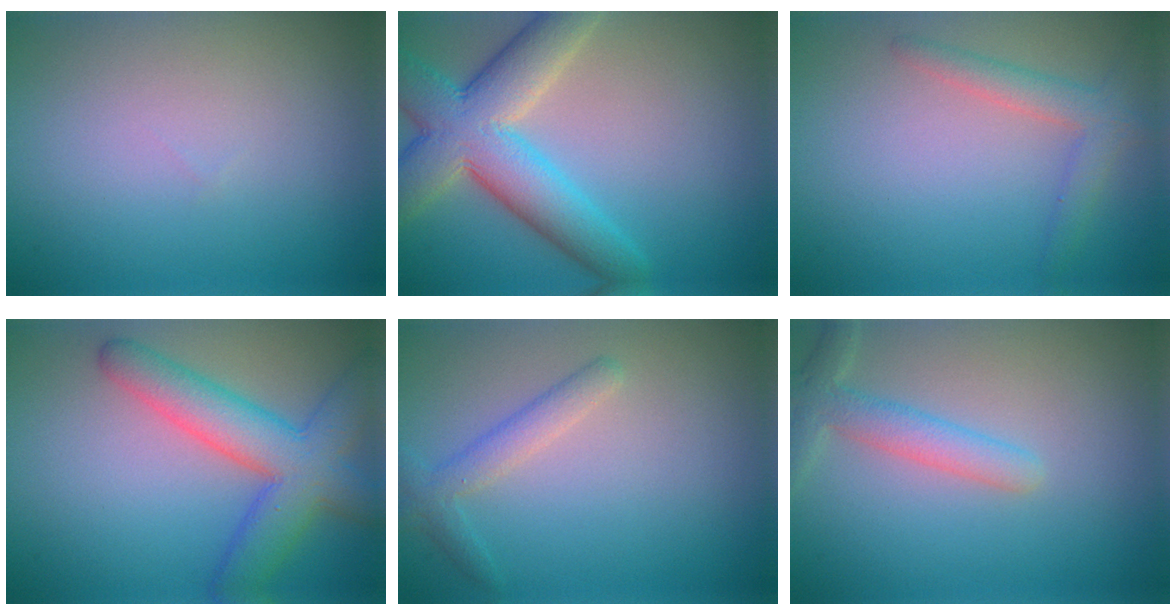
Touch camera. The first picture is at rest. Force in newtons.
{"total": 8.7, "press": 8.7, "slide": 0.5}
{"total": 2.6, "press": 2.6, "slide": 0.0}
{"total": 7.0, "press": 7.0, "slide": 0.4}
{"total": 2.2, "press": 2.2, "slide": 0.1}
{"total": 3.0, "press": 3.0, "slide": 0.2}